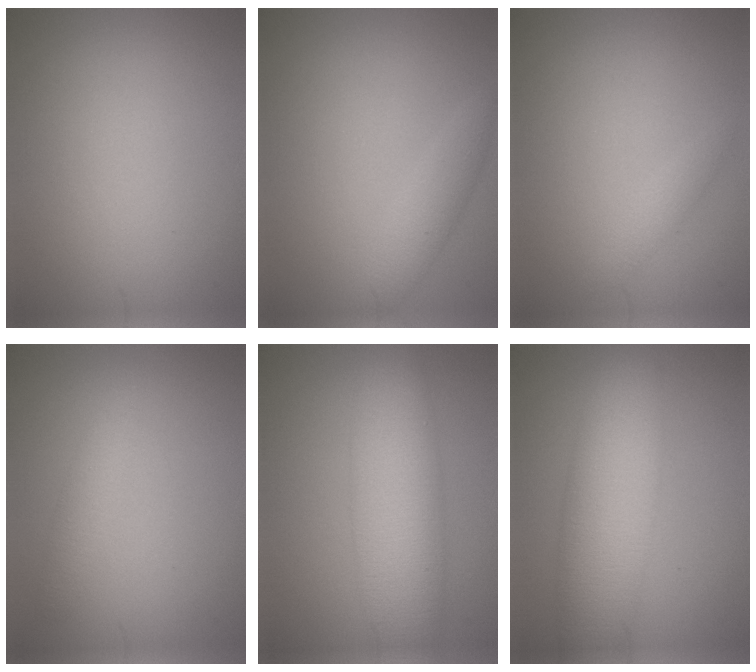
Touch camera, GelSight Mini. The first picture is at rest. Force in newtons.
{"total": 2.2, "press": 2.2, "slide": 0.0}
{"total": 1.1, "press": 1.1, "slide": 0.1}
{"total": 1.3, "press": 1.3, "slide": 0.3}
{"total": 8.5, "press": 8.5, "slide": 0.2}
{"total": 8.5, "press": 8.5, "slide": 0.3}